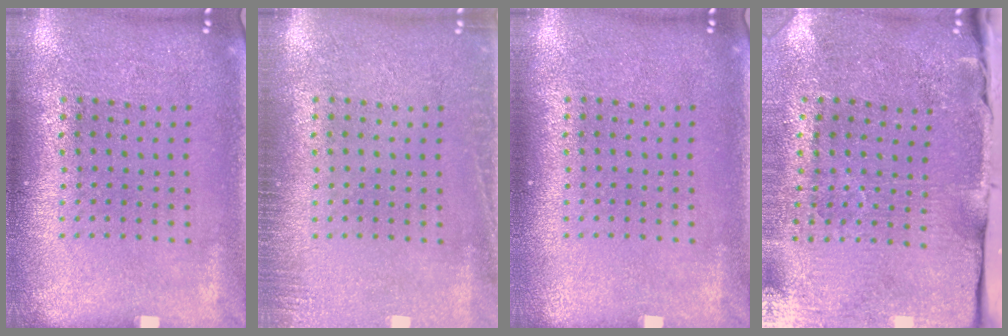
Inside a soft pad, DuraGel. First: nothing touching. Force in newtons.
{"total": 1.4, "press": 1.4, "slide": 0.4}
{"total": 0.0}
{"total": 4.8, "press": 3.8, "slide": 2.8}